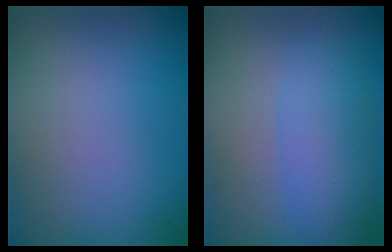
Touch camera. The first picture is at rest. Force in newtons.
{"total": 4.3, "press": 4.3, "slide": 0.1}